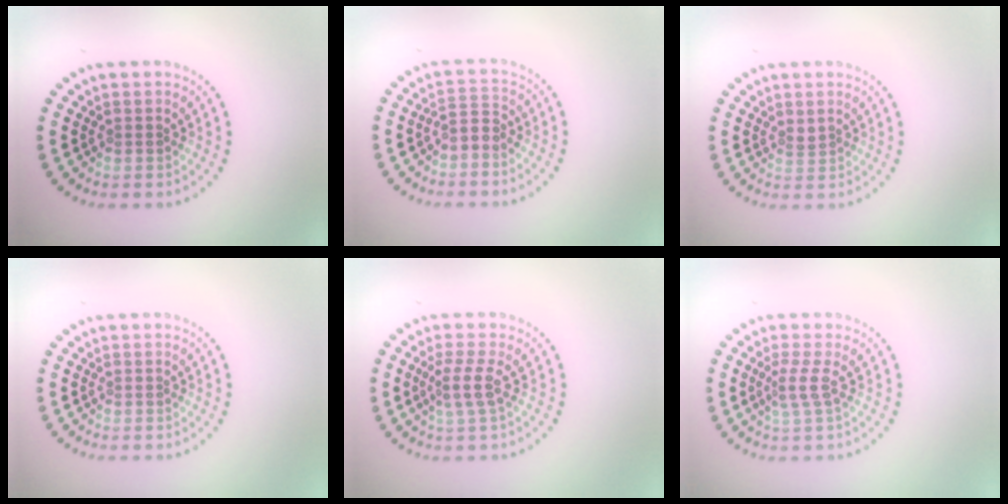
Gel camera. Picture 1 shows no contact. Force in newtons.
{"total": 2.0, "press": 1.4, "slide": 1.4}
{"total": 0.8, "press": 0.5, "slide": 0.7}
{"total": 0.0}
{"total": 2.3, "press": 1.8, "slide": 1.4}
{"total": 1.8, "press": 1.2, "slide": 1.3}